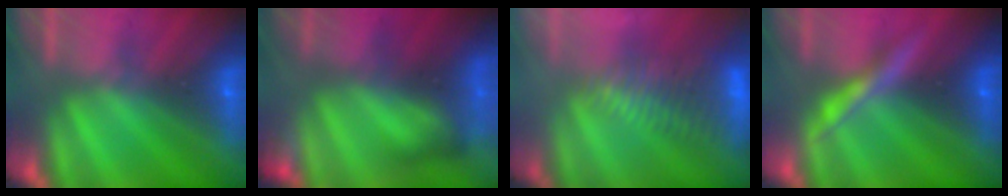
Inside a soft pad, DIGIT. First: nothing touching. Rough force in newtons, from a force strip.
{"total": 5.9}
{"total": 5.1}
{"total": 3.9}